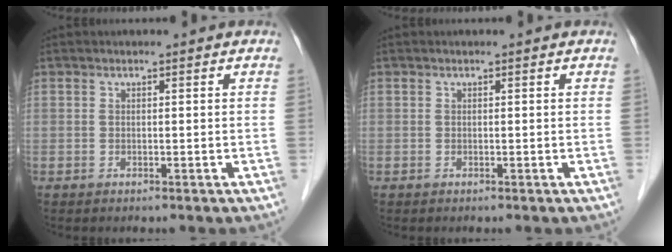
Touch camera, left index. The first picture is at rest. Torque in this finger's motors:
{"motor_torque": [-0.05, -0.05, 0.00, 0.00]}